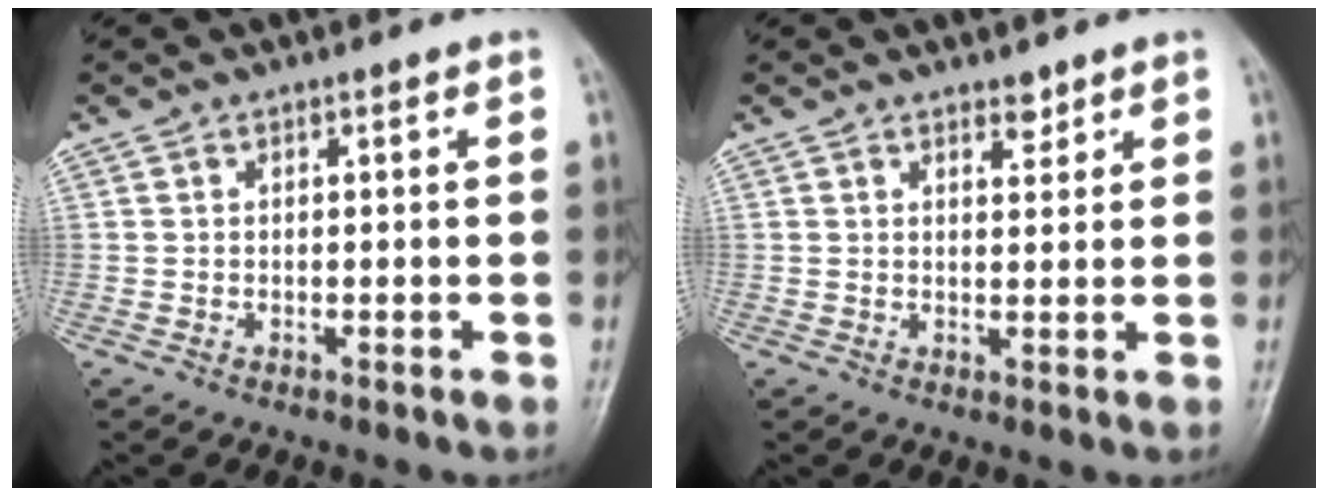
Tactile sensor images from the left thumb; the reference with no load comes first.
{"total": 2.2, "force": [1.7, 1.0, 1.0], "torque": [-0.005, -0.012, 0.027]}